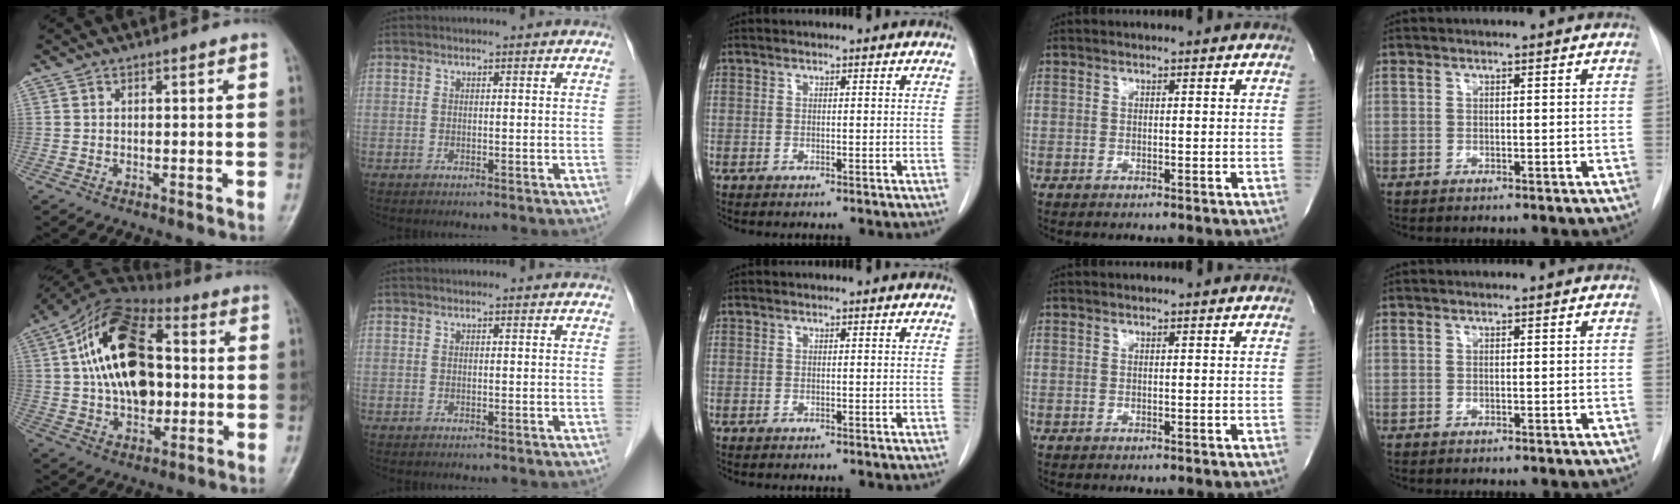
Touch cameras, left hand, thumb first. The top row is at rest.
{"thumb": {"total": 20.6, "force": [2.5, 12.6, 16.1], "torque": [-0.259, 0.017, 0.040]}, "index": {"total": 2.2, "force": [2.2, 0.3, 0.5], "torque": [-0.014, 0.019, 0.019]}}